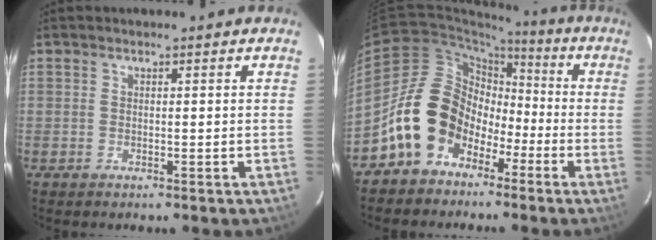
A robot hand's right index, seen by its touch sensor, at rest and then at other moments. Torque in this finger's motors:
{"motor_torque": [0.35, -0.19, 0.00, -0.08]}